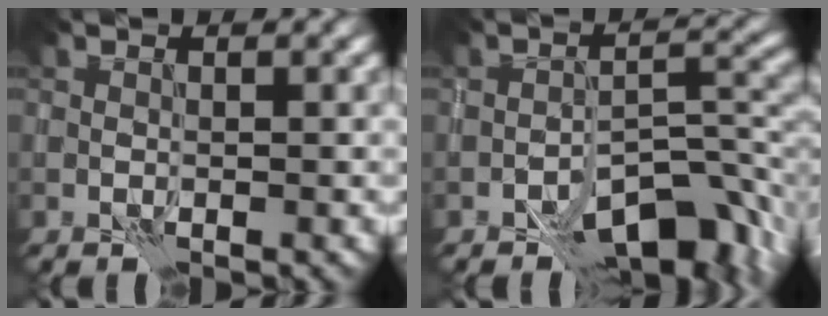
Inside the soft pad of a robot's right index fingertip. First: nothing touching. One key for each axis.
{"total": 8.0, "fx": -5.0, "fy": 3.3, "fz": 5.2, "tx": -0.065, "ty": 0.003, "tz": -0.083}